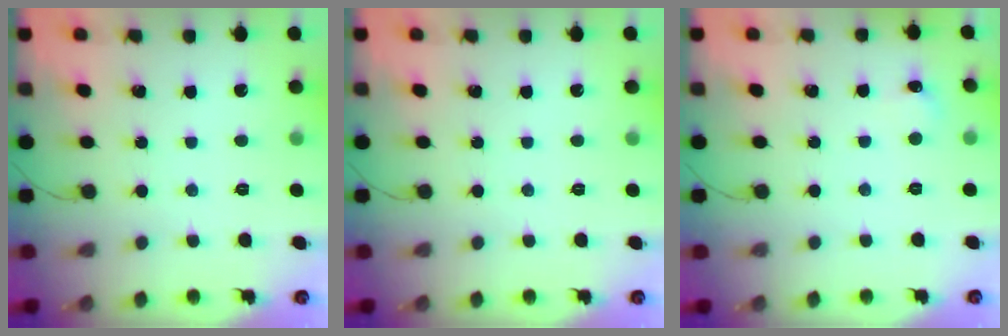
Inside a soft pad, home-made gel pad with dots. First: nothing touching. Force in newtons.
{"total": 0.0}
{"total": 4.5, "press": 4.3, "slide": 1.3}